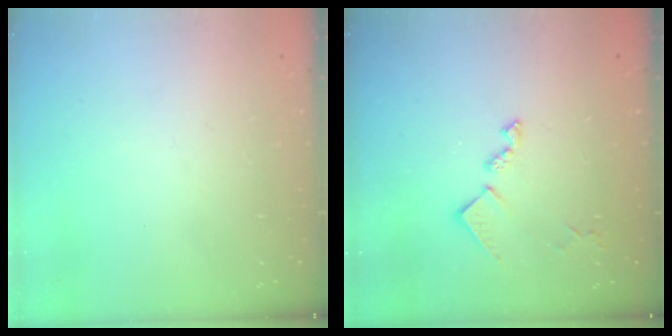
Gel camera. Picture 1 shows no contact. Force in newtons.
{"total": 10.5, "press": 10.5, "slide": 0.6}